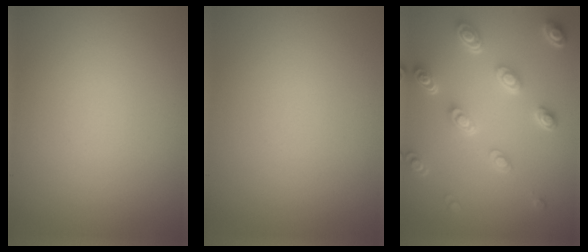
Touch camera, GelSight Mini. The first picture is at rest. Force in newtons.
{"total": 0.0}
{"total": 4.8, "press": 3.5, "slide": 3.2}